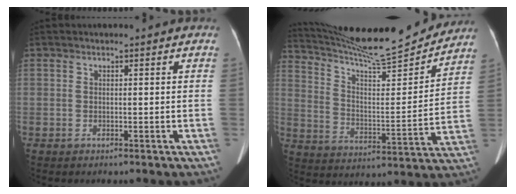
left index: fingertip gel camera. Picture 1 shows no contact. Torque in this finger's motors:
{"motor_torque": [0.72, -1.42, 0.06, 0.15]}